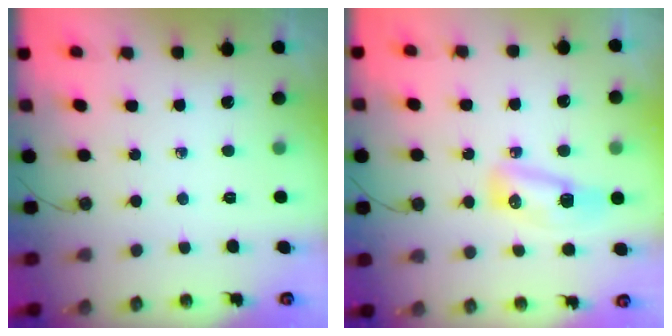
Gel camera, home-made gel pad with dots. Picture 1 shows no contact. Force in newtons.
{"total": 8.4, "press": 8.4, "slide": 0.9}